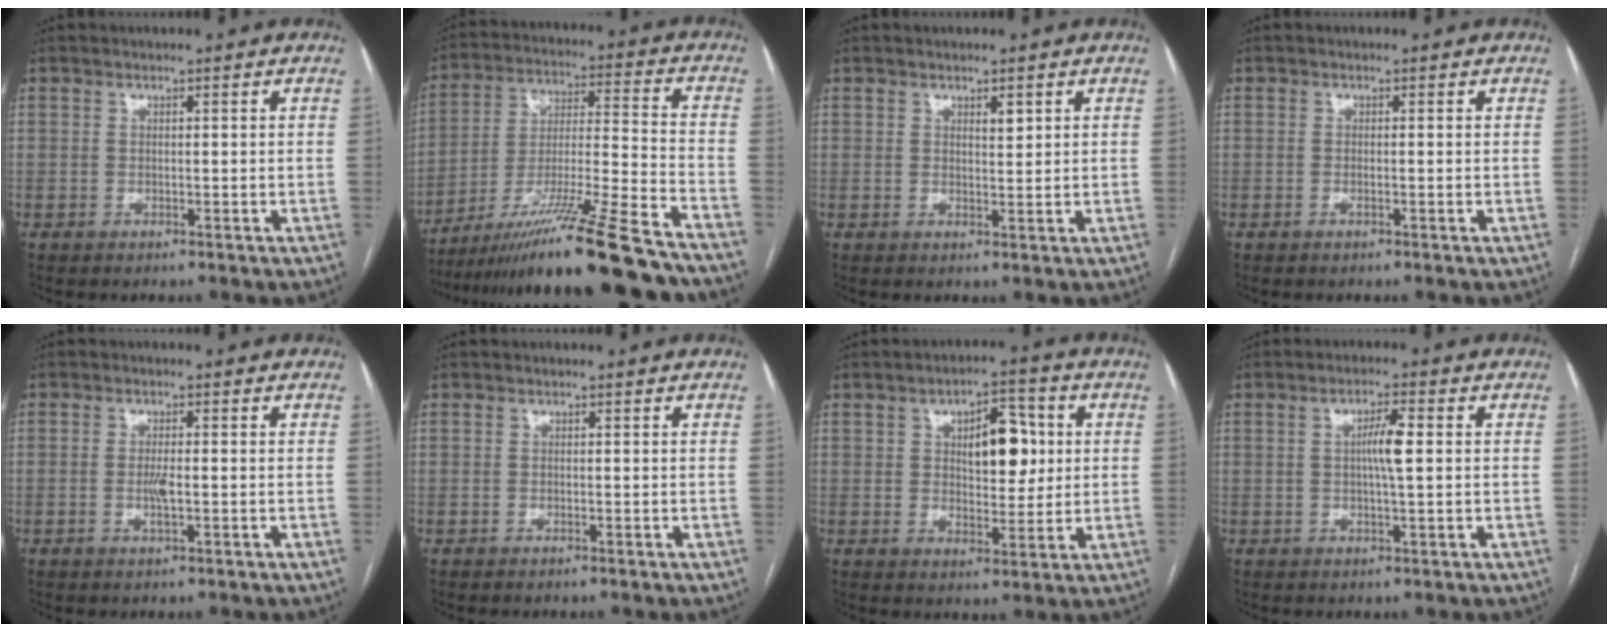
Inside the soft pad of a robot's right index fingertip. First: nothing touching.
{"total": 22.7, "force": [-18.4, -0.6, 13.4], "torque": [-0.206, -0.023, -0.311]}
{"total": 1.6, "force": [1.0, 0.6, 1.2], "torque": [-0.019, -0.003, 0.017]}
{"total": 0.6, "force": [-0.2, 0.0, 0.6], "torque": [-0.014, -0.001, -0.003]}
{"total": 2.4, "force": [-0.4, 0.4, 2.3], "torque": [-0.048, -0.003, -0.007]}
{"total": 0.0}
{"total": 8.7, "force": [2.0, 4.1, 7.4], "torque": [-0.101, 0.014, 0.035]}
{"total": 4.2, "force": [0.5, 0.3, 4.2], "torque": [-0.074, 0.002, 0.007]}